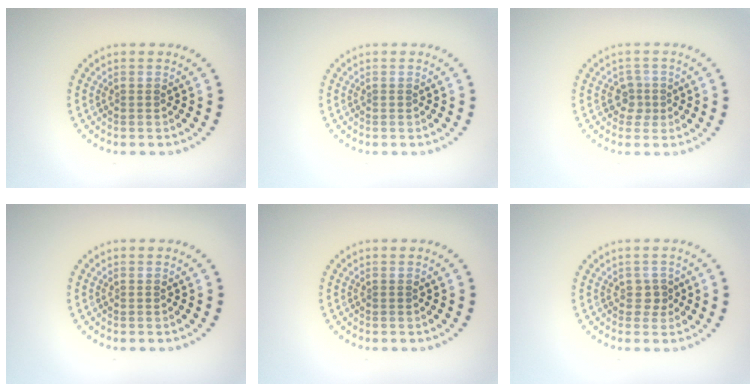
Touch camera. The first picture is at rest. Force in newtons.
{"total": 0.0}
{"total": 1.8, "press": 1.4, "slide": 1.2}
{"total": 0.0}
{"total": 0.0}
{"total": 1.2, "press": 1.1, "slide": 0.6}